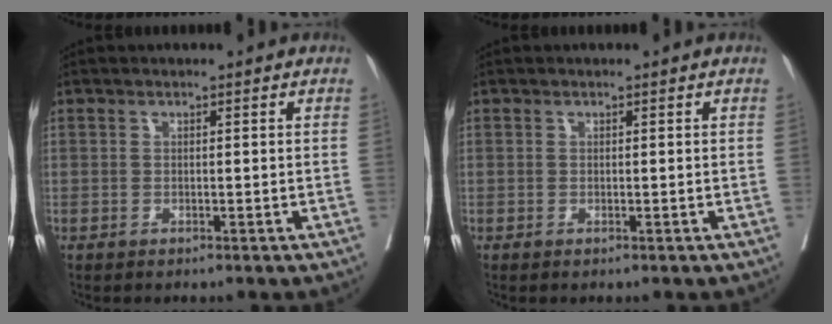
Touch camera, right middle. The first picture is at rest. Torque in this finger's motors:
{"motor_torque": [0.01, -0.04, -0.06, 0.00]}